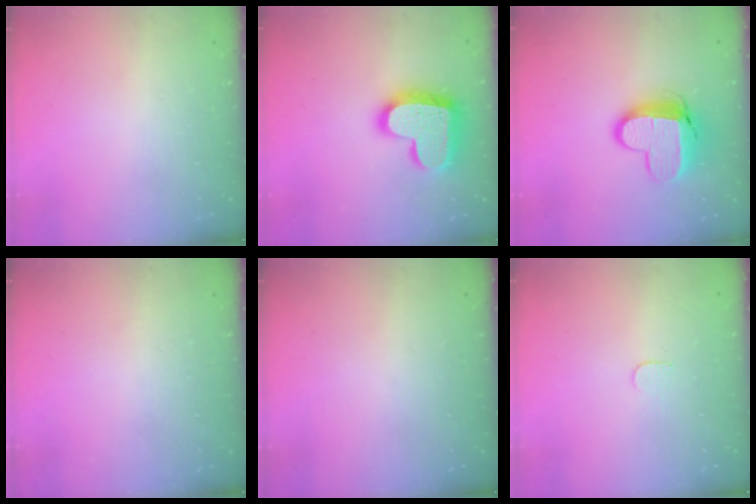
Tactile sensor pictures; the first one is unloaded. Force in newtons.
{"total": 19.5, "press": 19.5, "slide": 1.4}
{"total": 12.6, "press": 12.6, "slide": 1.0}
{"total": 0.0}
{"total": 0.0}
{"total": 3.0, "press": 3.0, "slide": 0.3}